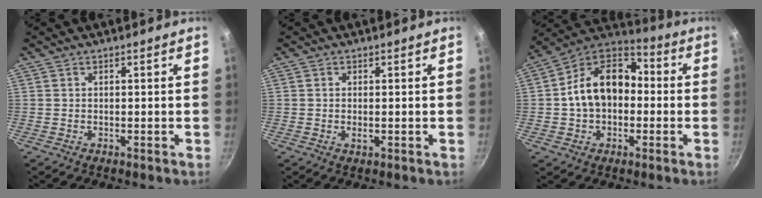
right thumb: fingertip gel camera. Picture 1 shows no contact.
{"total": 1.3, "force": [-0.2, 0.5, 1.2], "torque": [-0.023, -0.002, -0.004]}
{"total": 16.5, "force": [-0.3, 11.9, 11.5], "torque": [-0.165, 0.050, -0.023]}